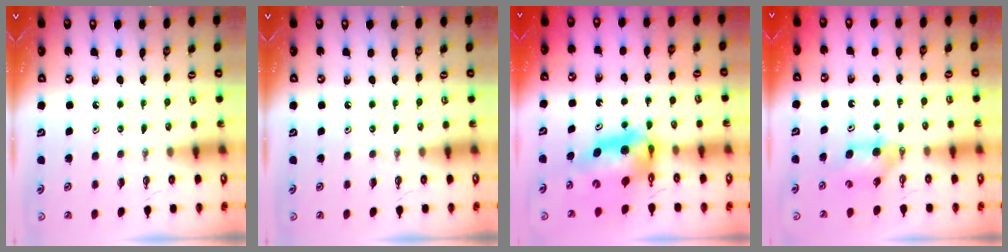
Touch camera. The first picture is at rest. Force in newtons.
{"total": 0.0}
{"total": 10.8, "press": 10.8, "slide": 1.1}
{"total": 4.5, "press": 4.3, "slide": 1.4}